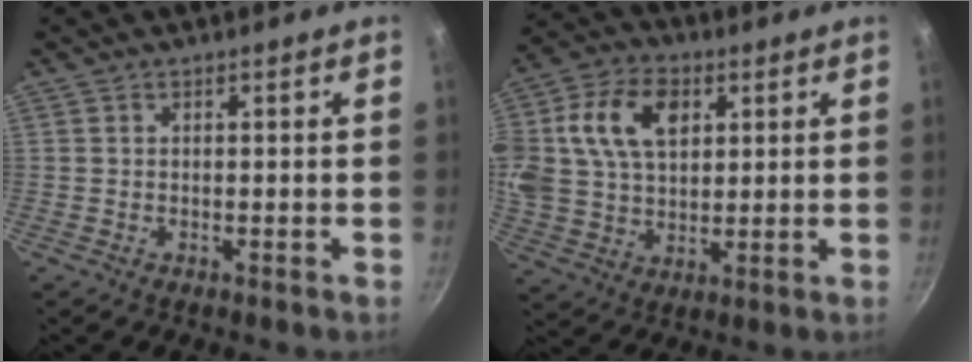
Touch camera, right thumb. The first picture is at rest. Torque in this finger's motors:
{"motor_torque": [1.32, 3.69, 1.19, -0.04, 0.24]}